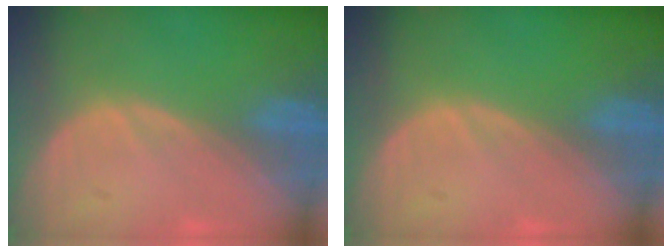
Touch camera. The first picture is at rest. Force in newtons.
{"total": 0.0}